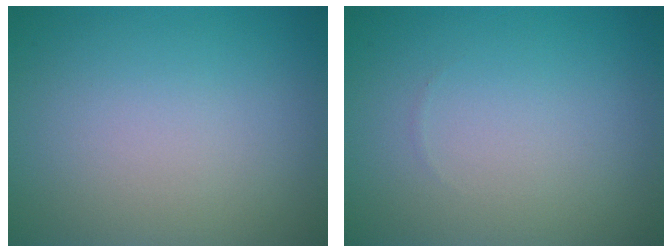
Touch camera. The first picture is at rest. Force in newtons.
{"total": 0.0}